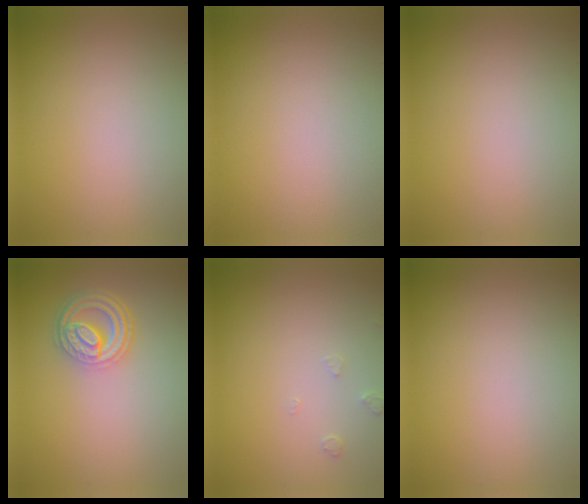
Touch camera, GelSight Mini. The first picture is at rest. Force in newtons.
{"total": 0.0}
{"total": 0.0}
{"total": 4.6, "press": 3.6, "slide": 2.9}
{"total": 0.9, "press": 0.9, "slide": 0.2}
{"total": 0.0}